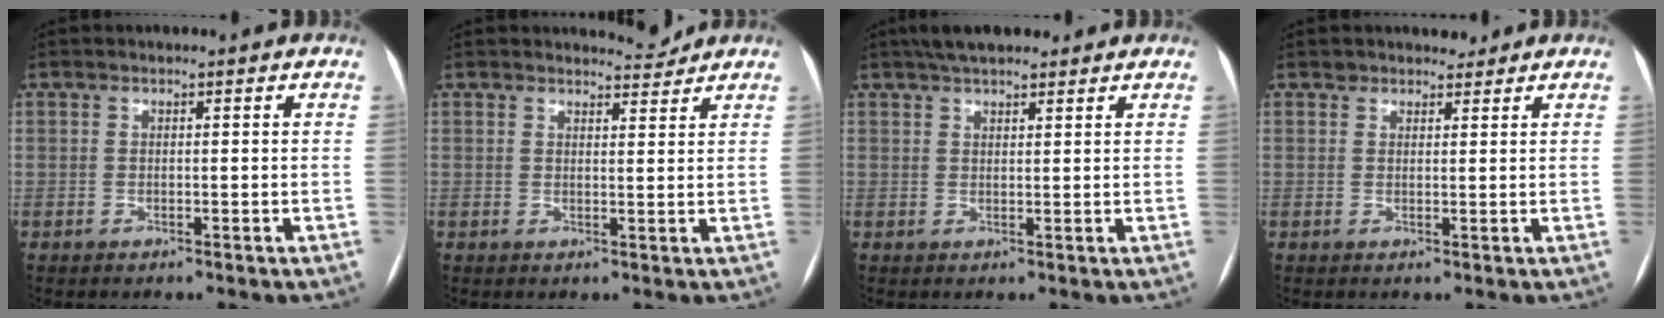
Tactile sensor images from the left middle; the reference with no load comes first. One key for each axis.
{"total": 2.5, "fx": 2.5, "fy": 0.2, "fz": -0.3, "tx": -0.003, "ty": -0.013, "tz": 0.035}
{"total": 7.2, "fx": 5.9, "fy": 2.1, "fz": 3.6, "tx": -0.053, "ty": 0.032, "tz": 0.098}
{"total": 2.0, "fx": 1.8, "fy": 0.9, "fz": -0.2, "tx": 0.008, "ty": 0.001, "tz": 0.023}